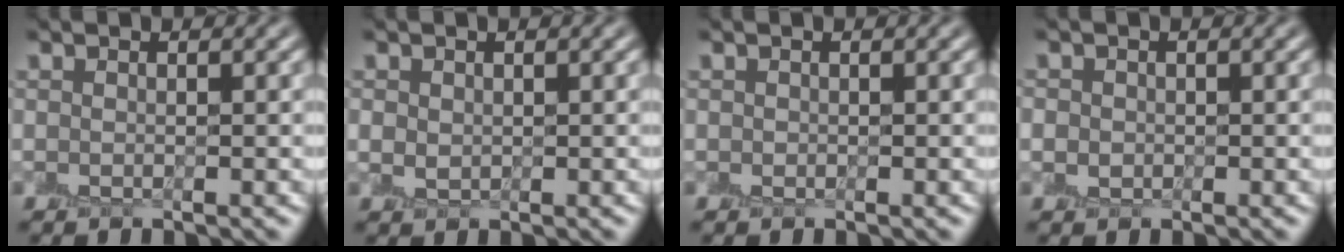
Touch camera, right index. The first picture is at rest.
{"total": 1.1, "force": [0.2, 0.8, 0.7], "torque": [-0.008, 0.001, 0.014]}
{"total": 0.0}
{"total": 1.1, "force": [0.0, 1.0, 0.4], "torque": [-0.003, 0.002, 0.004]}